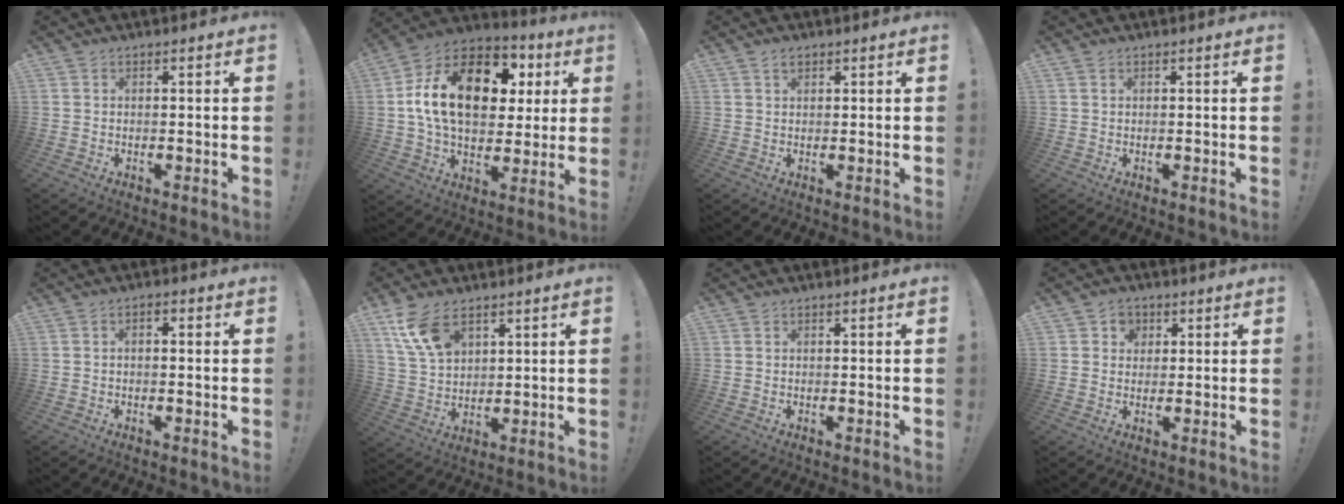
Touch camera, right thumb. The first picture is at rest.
{"total": 22.1, "force": [5.3, 14.0, 16.2], "torque": [-0.261, -0.010, 0.095]}
{"total": 1.7, "force": [1.2, 0.9, 0.8], "torque": [-0.011, 0.000, 0.021]}
{"total": 0.7, "force": [0.5, 0.3, 0.3], "torque": [-0.010, 0.002, 0.012]}
{"total": 1.5, "force": [-1.0, 0.5, 1.0], "torque": [-0.018, 0.007, -0.018]}
{"total": 11.9, "force": [6.9, 6.9, 6.8], "torque": [-0.134, -0.025, 0.135]}
{"total": 0.0}
{"total": 4.1, "force": [1.5, 3.7, 1.1], "torque": [-0.010, -0.005, 0.025]}